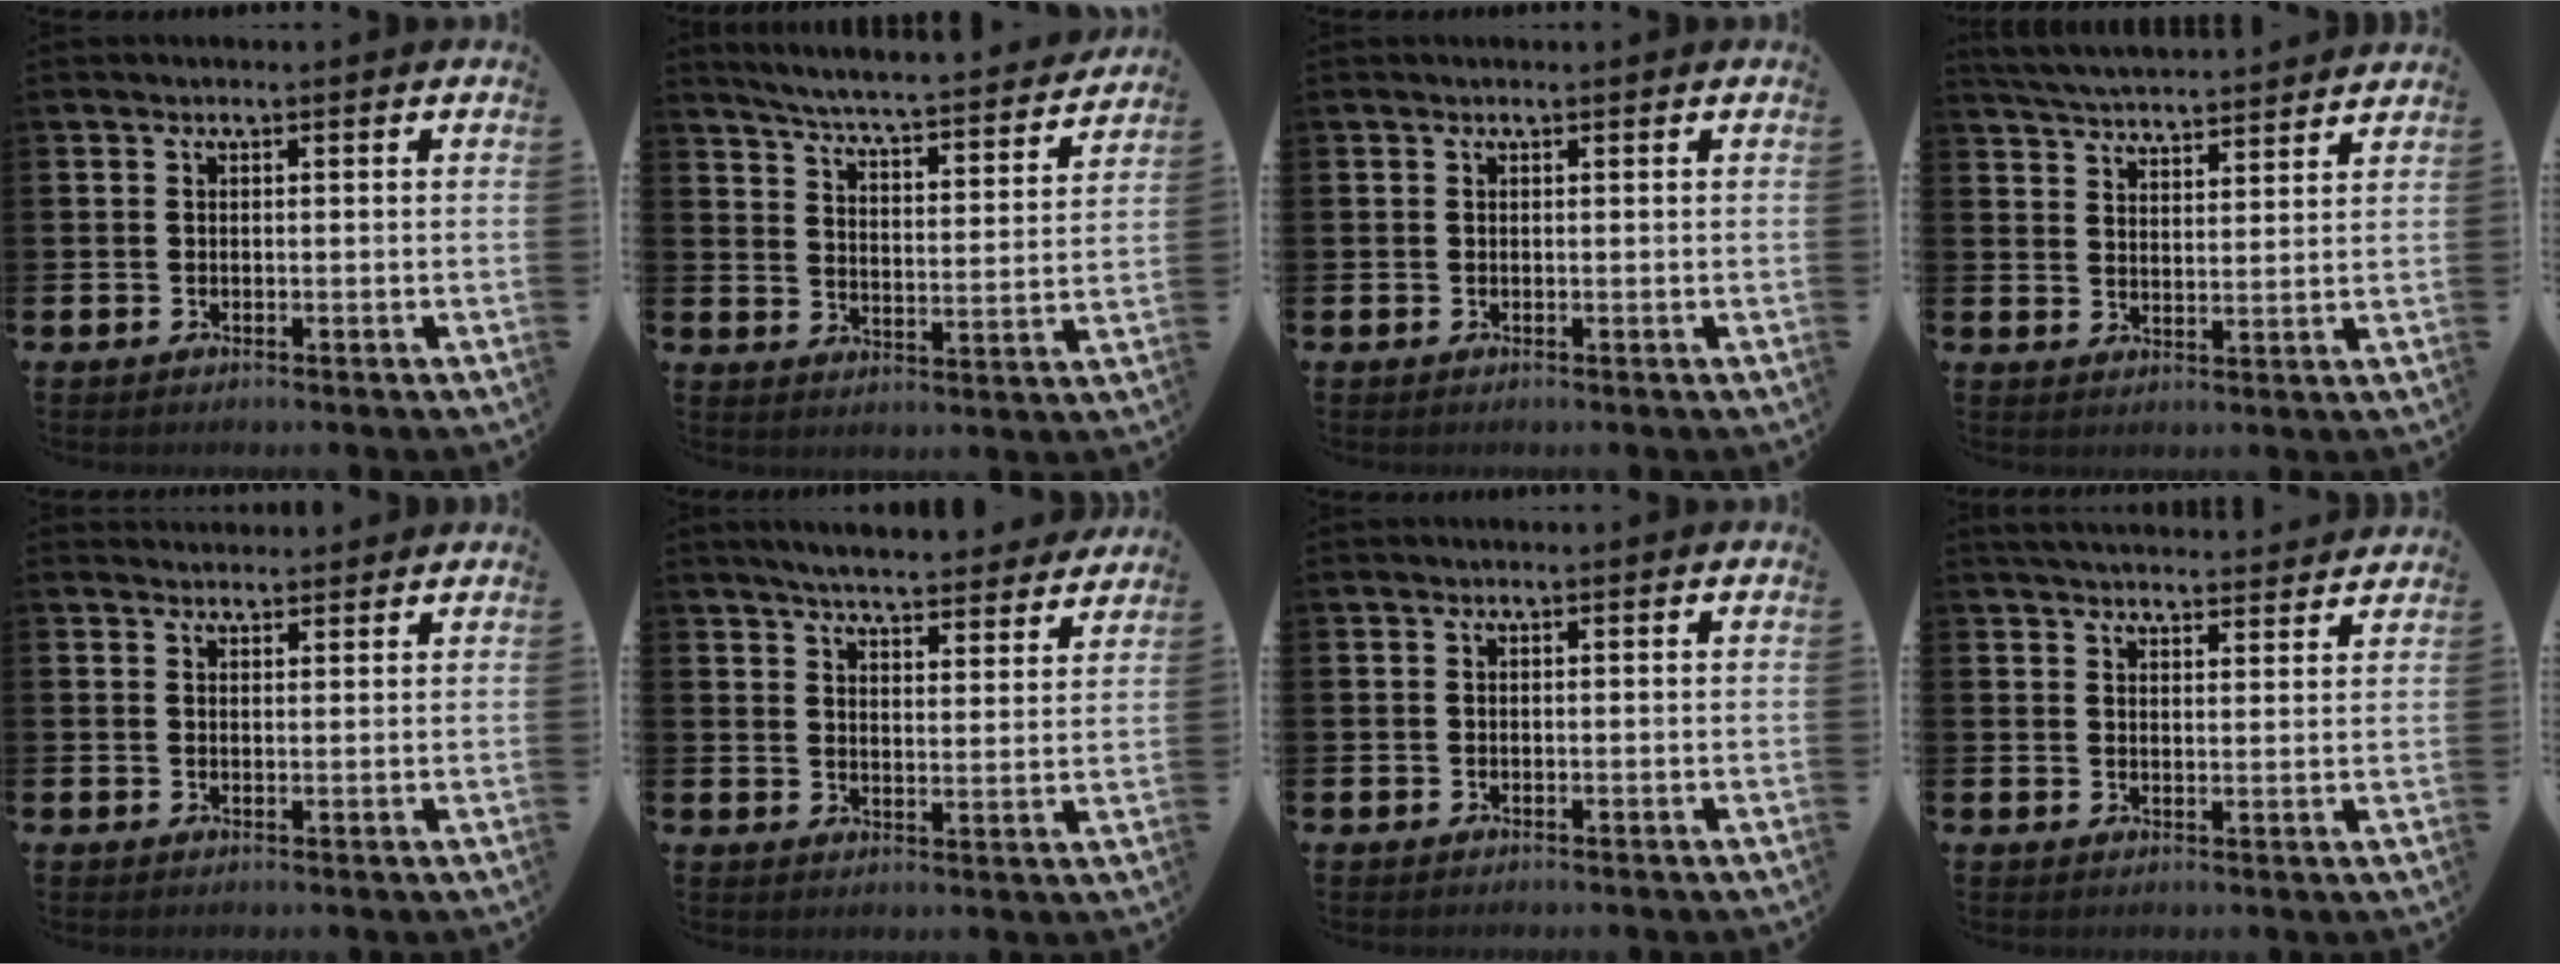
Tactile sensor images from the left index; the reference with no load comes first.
{"total": 5.6, "force": [5.4, 0.0, 1.6], "torque": [-0.057, -0.048, 0.086]}
{"total": 0.0}
{"total": 5.0, "force": [5.0, 0.2, 0.2], "torque": [-0.026, -0.034, 0.089]}
{"total": 2.1, "force": [2.0, 0.6, -0.1], "torque": [0.008, -0.009, 0.036]}
{"total": 5.6, "force": [5.5, 0.5, 0.8], "torque": [-0.023, -0.040, 0.094]}
{"total": 0.0}
{"total": 4.2, "force": [4.2, 0.3, 0.3], "torque": [-0.014, -0.023, 0.077]}